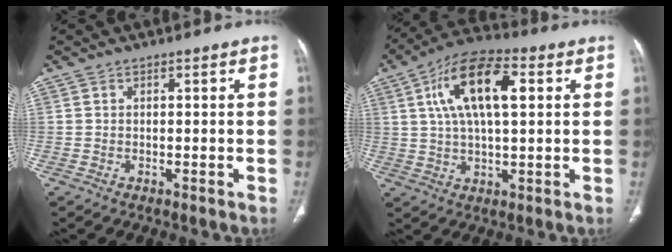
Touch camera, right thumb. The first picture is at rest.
{"total": 14.8, "force": [4.1, 6.4, 12.7], "torque": [-0.227, 0.017, 0.067]}